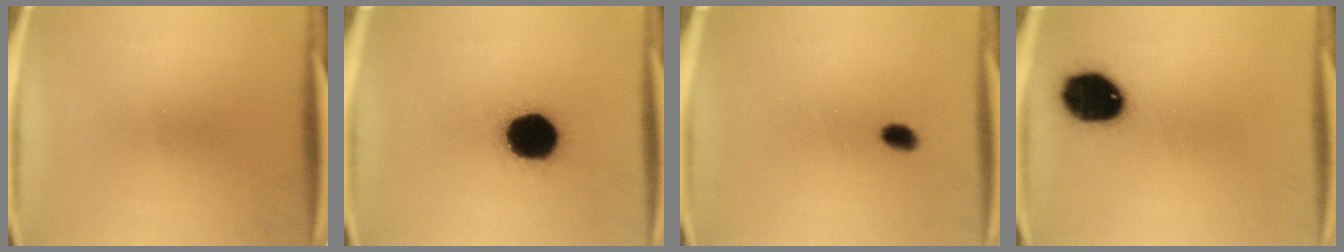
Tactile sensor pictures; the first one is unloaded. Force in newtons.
{"total": 17.9}
{"total": 2.4}
{"total": 14.3}